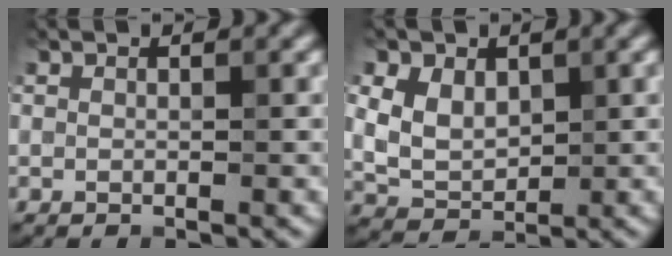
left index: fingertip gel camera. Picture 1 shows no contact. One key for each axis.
{"total": 3.8, "fx": 0.7, "fy": 2.8, "fz": 2.4, "tx": -0.052, "ty": -0.007, "tz": 0.009}